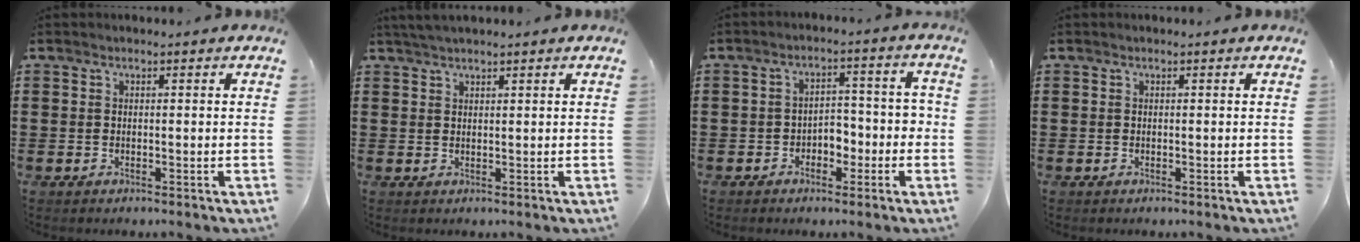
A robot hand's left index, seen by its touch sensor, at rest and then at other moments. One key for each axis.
{"total": 1.7, "fx": 1.5, "fy": -0.1, "fz": 0.7, "tx": -0.015, "ty": 0.001, "tz": 0.029}
{"total": 3.7, "fx": -2.2, "fy": 2.3, "fz": 1.9, "tx": -0.040, "ty": 0.009, "tz": -0.046}
{"total": 0.0}